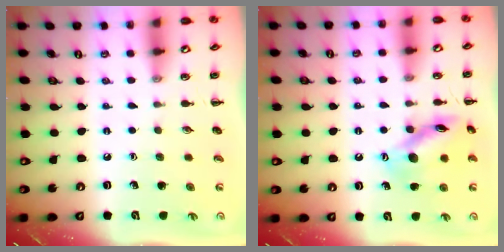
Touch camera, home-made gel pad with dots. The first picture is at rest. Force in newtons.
{"total": 14.6, "press": 14.6, "slide": 0.9}